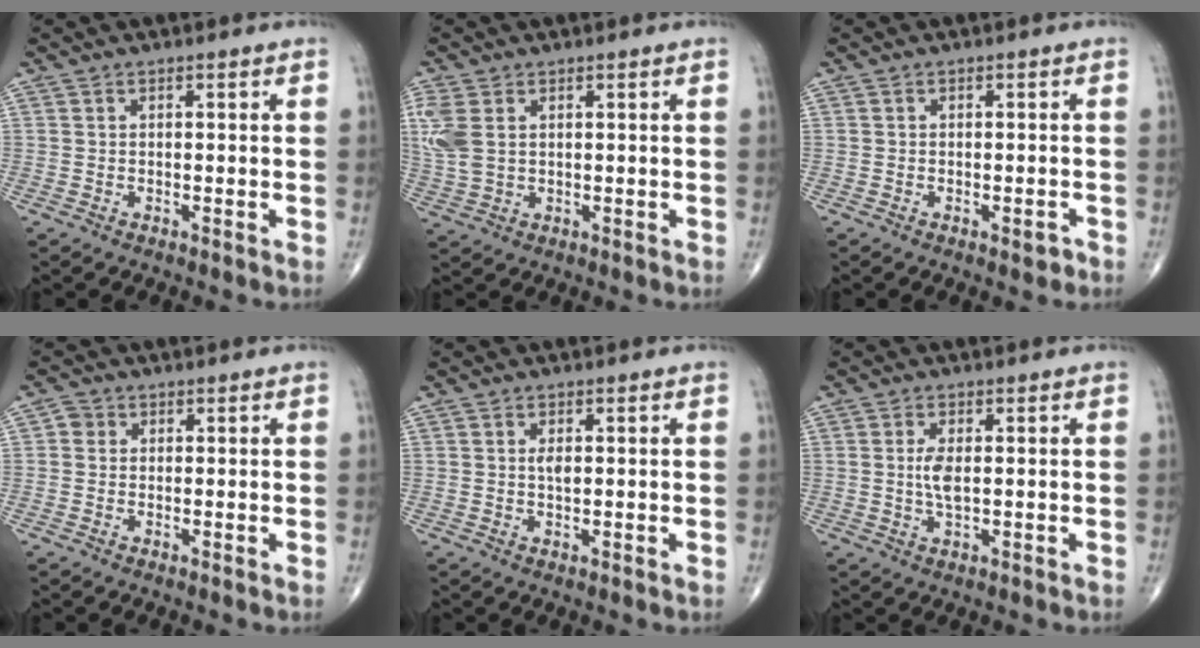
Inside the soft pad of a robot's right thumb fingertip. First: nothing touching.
{"total": 6.7, "force": [1.7, 4.3, 4.9], "torque": [-0.135, 0.004, 0.043]}
{"total": 1.7, "force": [-0.9, 0.7, 1.2], "torque": [-0.012, 0.000, -0.012]}
{"total": 1.8, "force": [0.2, 1.7, 0.6], "torque": [-0.001, 0.003, -0.001]}
{"total": 1.8, "force": [0.3, 0.9, 1.6], "torque": [-0.028, -0.002, 0.005]}
{"total": 3.5, "force": [0.2, 1.4, 3.2], "torque": [-0.067, -0.007, 0.004]}